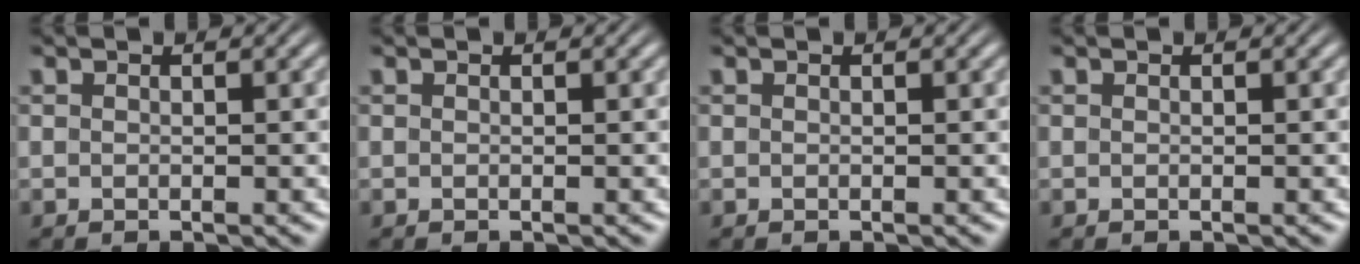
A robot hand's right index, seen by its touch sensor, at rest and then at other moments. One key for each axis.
{"total": 0.0}
{"total": 0.0}
{"total": 0.0}